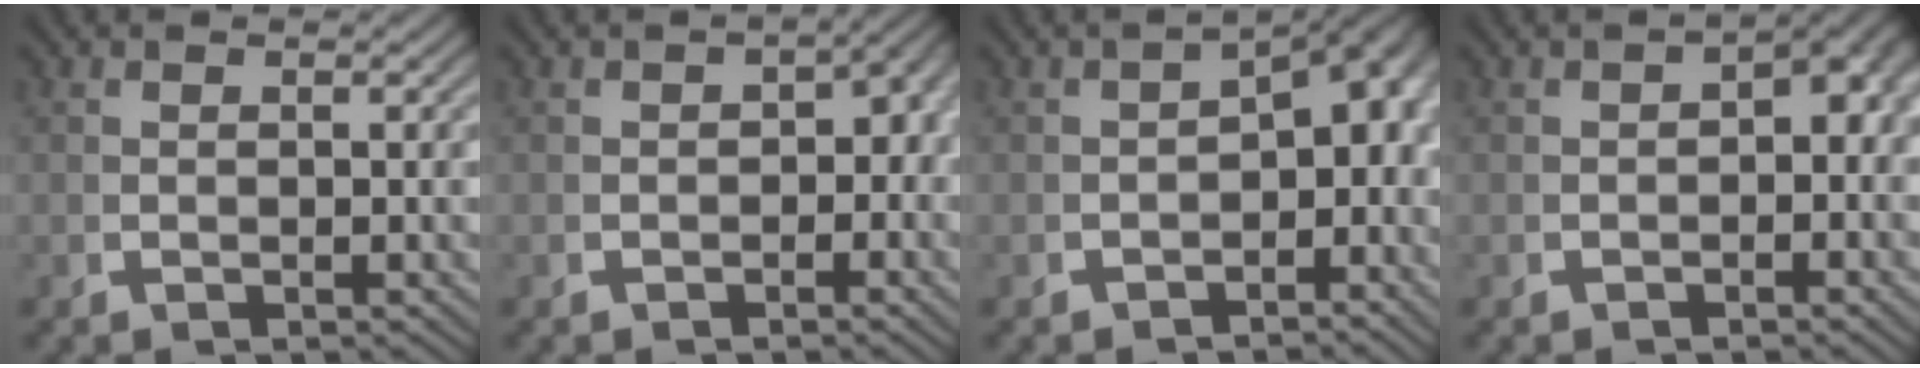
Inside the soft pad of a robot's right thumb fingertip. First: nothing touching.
{"total": 2.6, "force": [-0.7, 1.9, 1.6], "torque": [-0.008, -0.002, -0.012]}
{"total": 4.6, "force": [-1.1, 2.9, 3.5], "torque": [-0.036, -0.007, -0.017]}
{"total": 3.2, "force": [-0.3, 2.1, 2.5], "torque": [-0.022, 0.006, -0.010]}